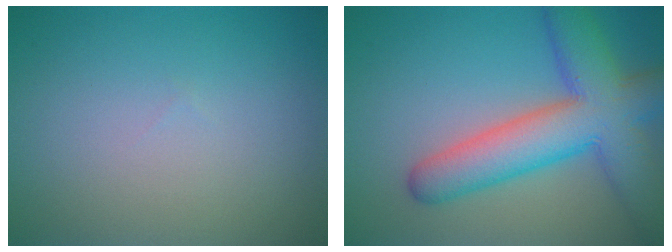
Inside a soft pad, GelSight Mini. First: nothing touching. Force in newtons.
{"total": 9.3, "press": 9.3, "slide": 0.4}